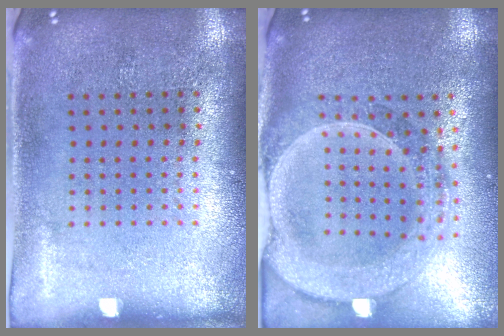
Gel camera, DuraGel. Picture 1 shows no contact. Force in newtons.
{"total": 2.7, "press": 2.4, "slide": 1.2}